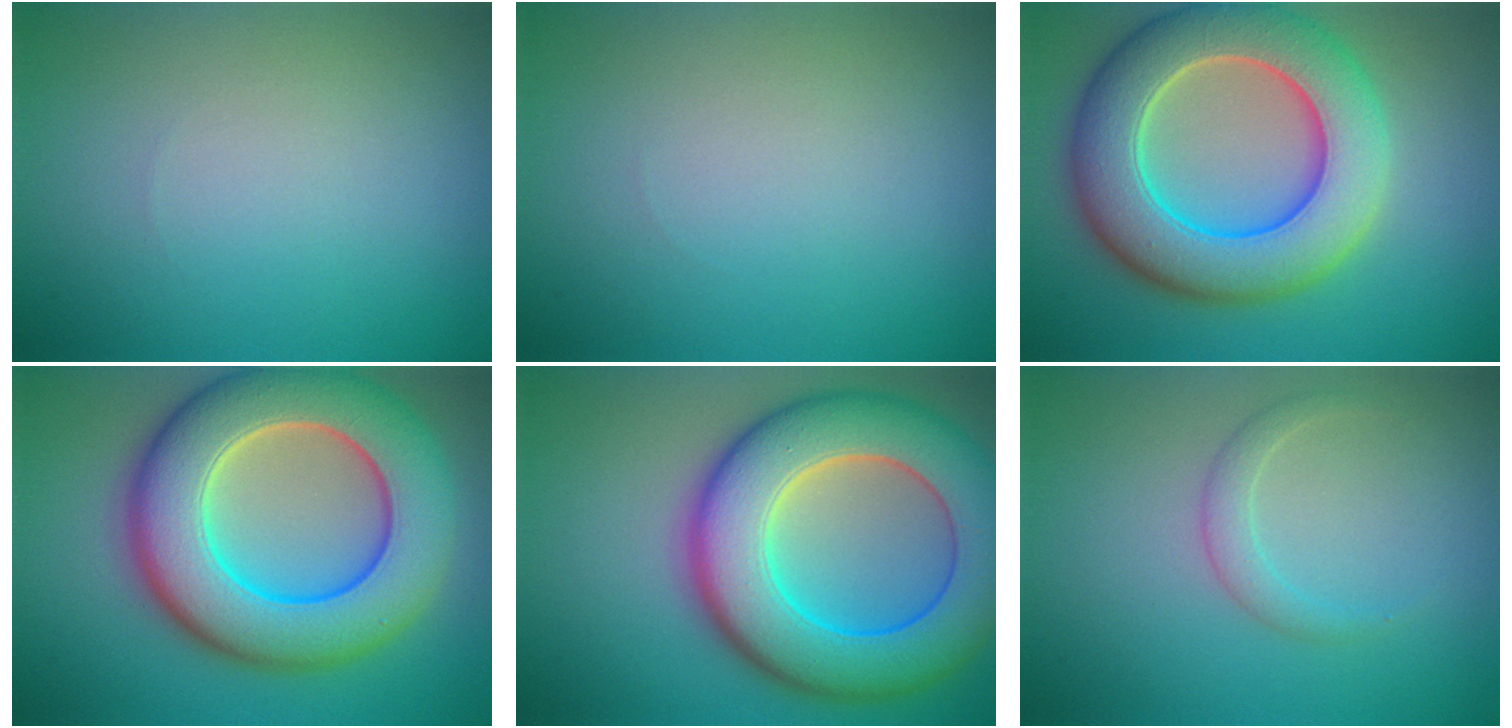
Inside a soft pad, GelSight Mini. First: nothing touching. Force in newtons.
{"total": 0.0}
{"total": 10.6, "press": 10.6, "slide": 0.6}
{"total": 12.7, "press": 12.7, "slide": 0.8}
{"total": 12.5, "press": 12.5, "slide": 0.3}
{"total": 1.6, "press": 1.6, "slide": 0.2}